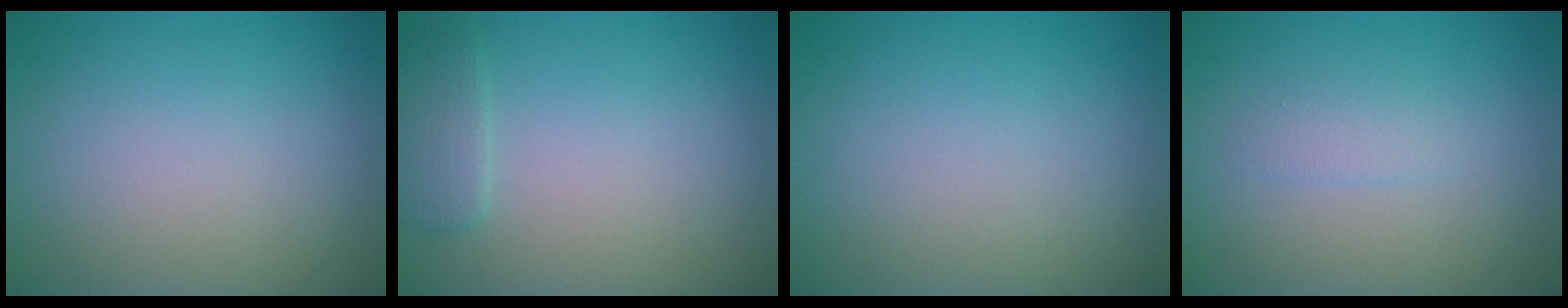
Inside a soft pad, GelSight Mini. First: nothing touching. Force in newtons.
{"total": 1.8, "press": 1.8, "slide": 0.1}
{"total": 0.0}
{"total": 1.1, "press": 1.1, "slide": 0.0}